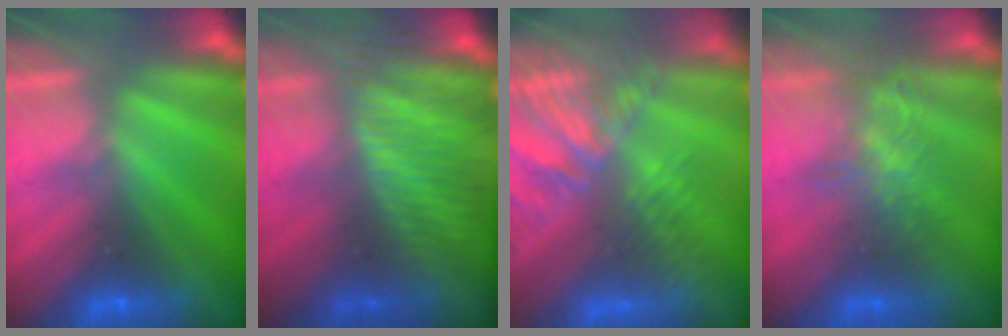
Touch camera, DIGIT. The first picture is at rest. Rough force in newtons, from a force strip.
{"total": 4.7}
{"total": 8.1}
{"total": 4.8}